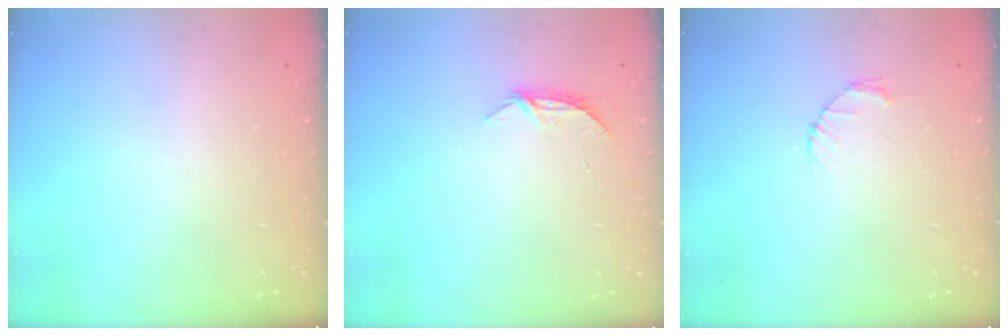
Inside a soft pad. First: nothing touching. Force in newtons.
{"total": 5.2, "press": 5.2, "slide": 0.4}
{"total": 2.7, "press": 2.7, "slide": 0.4}